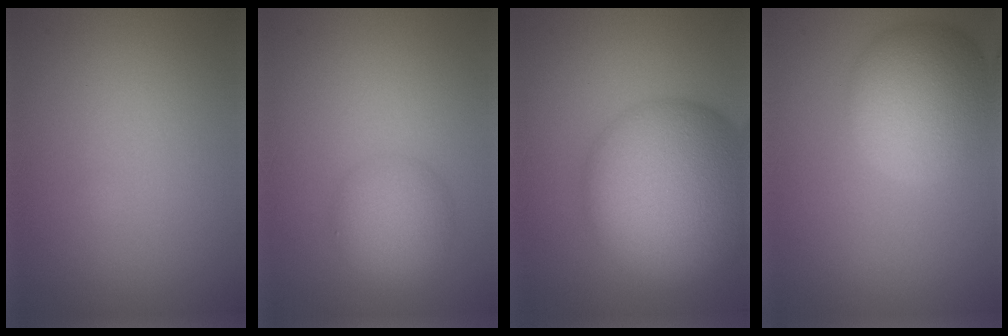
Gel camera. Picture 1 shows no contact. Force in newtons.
{"total": 3.7, "press": 3.7, "slide": 0.2}
{"total": 15.0, "press": 15.0, "slide": 0.7}
{"total": 7.3, "press": 7.3, "slide": 0.3}